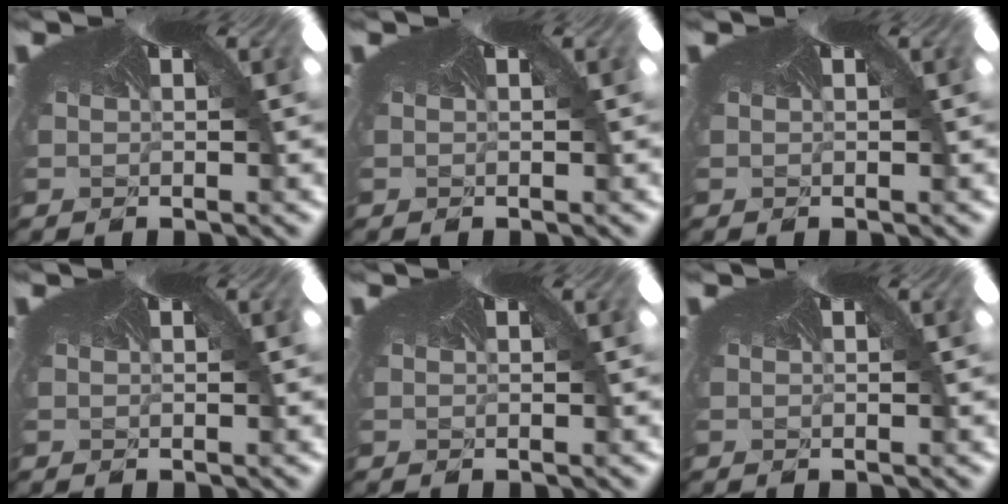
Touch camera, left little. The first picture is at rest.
{"total": 0.0}
{"total": 0.0}
{"total": 0.0}
{"total": 0.0}
{"total": 0.0}